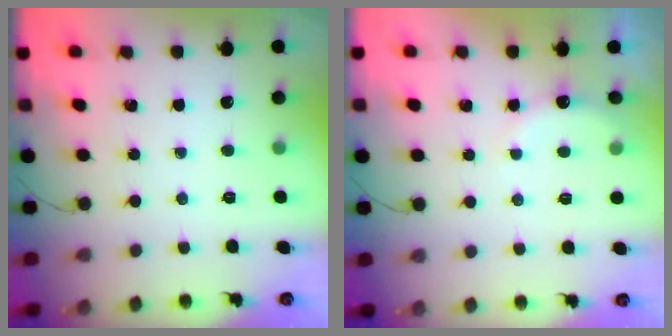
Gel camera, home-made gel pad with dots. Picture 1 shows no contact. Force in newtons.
{"total": 7.4, "press": 7.3, "slide": 1.4}